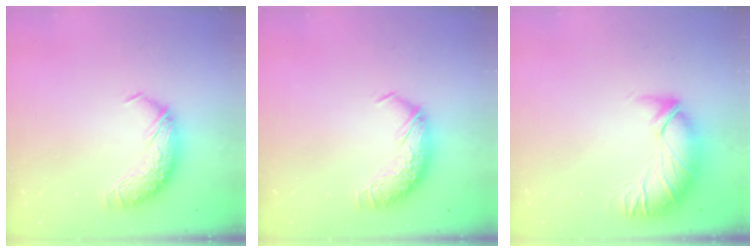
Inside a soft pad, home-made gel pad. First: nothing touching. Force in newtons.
{"total": 0.0}
{"total": 2.8, "press": 1.2, "slide": 2.5}